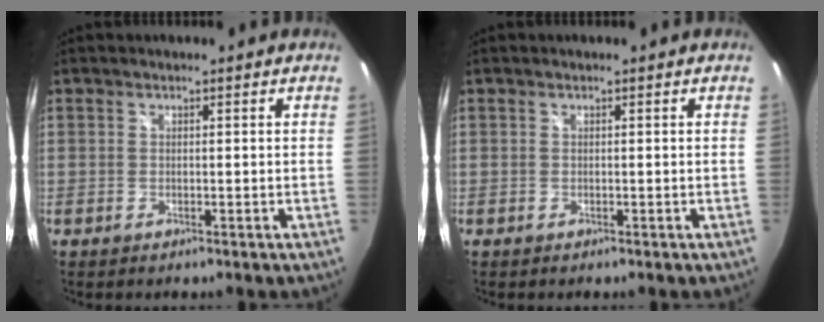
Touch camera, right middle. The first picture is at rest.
{"total": 0.0}